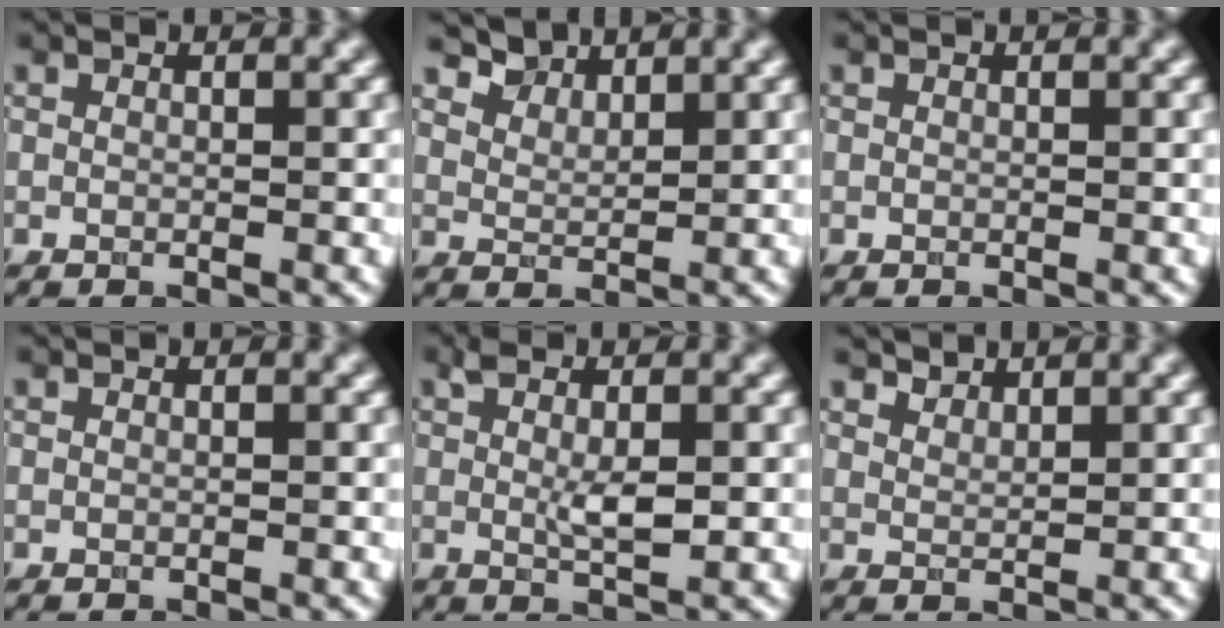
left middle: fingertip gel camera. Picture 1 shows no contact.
{"total": 2.8, "force": [2.6, 0.9, 0.4], "torque": [-0.019, -0.009, 0.058]}
{"total": 0.0}
{"total": 0.0}
{"total": 2.9, "force": [0.6, 1.0, 2.7], "torque": [-0.054, -0.004, 0.012]}
{"total": 2.1, "force": [2.0, 0.4, 0.3], "torque": [-0.007, -0.006, 0.041]}